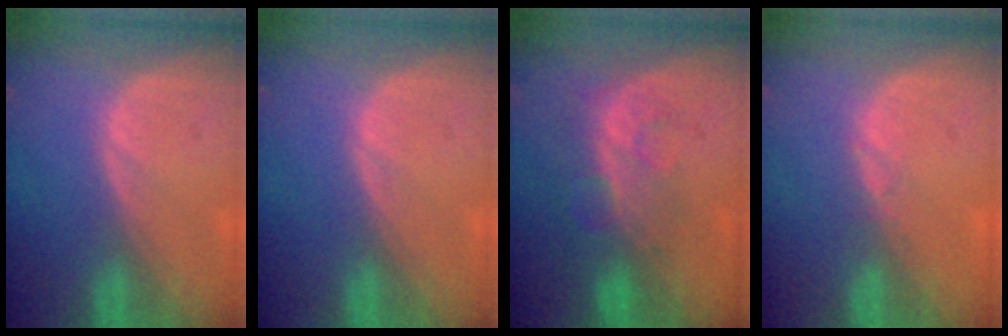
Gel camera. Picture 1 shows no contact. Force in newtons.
{"total": 0.0}
{"total": 8.2, "press": 6.9, "slide": 4.4}
{"total": 0.6, "press": 0.5, "slide": 0.3}